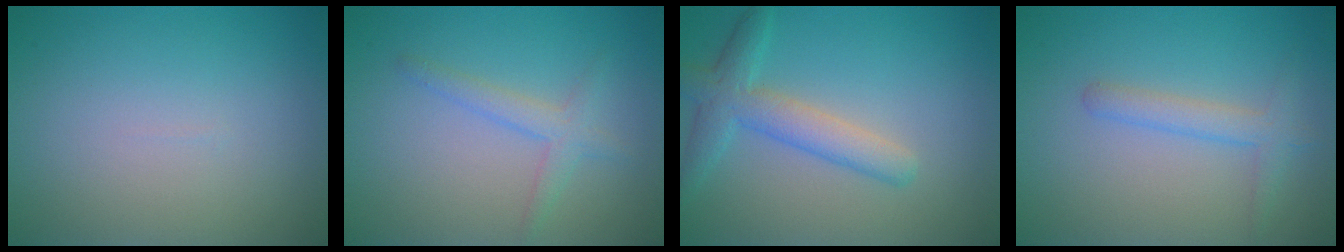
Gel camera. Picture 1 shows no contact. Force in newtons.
{"total": 2.0, "press": 2.0, "slide": 0.1}
{"total": 3.9, "press": 3.8, "slide": 0.1}
{"total": 2.1, "press": 2.1, "slide": 0.1}